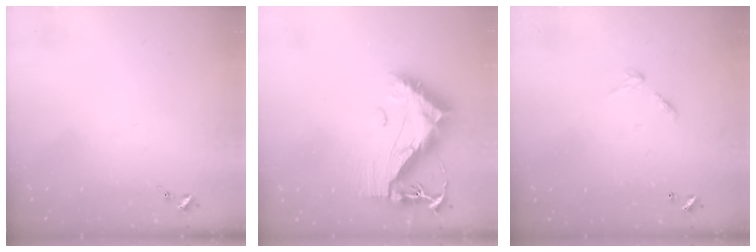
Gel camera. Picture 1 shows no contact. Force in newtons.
{"total": 13.2, "press": 13.2, "slide": 1.2}
{"total": 6.0, "press": 6.0, "slide": 0.5}